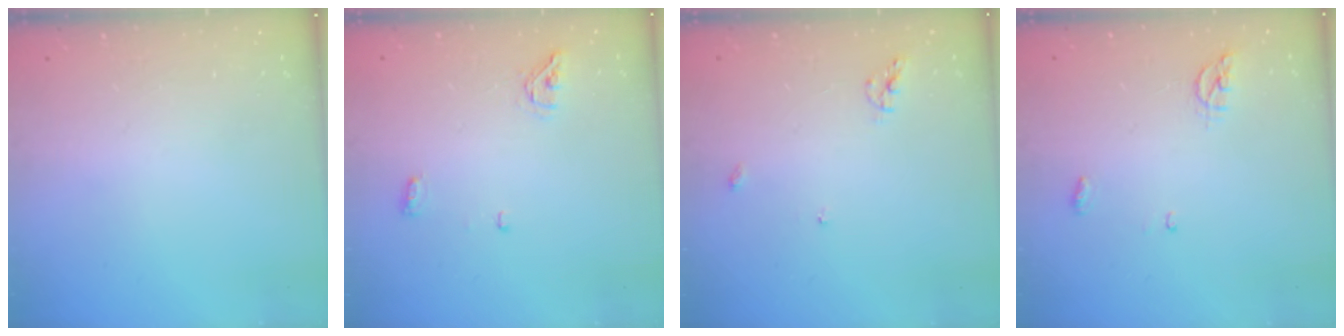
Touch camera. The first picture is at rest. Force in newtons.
{"total": 4.9, "press": 4.8, "slide": 1.0}
{"total": 5.6, "press": 5.6, "slide": 0.7}
{"total": 4.5, "press": 4.3, "slide": 1.2}